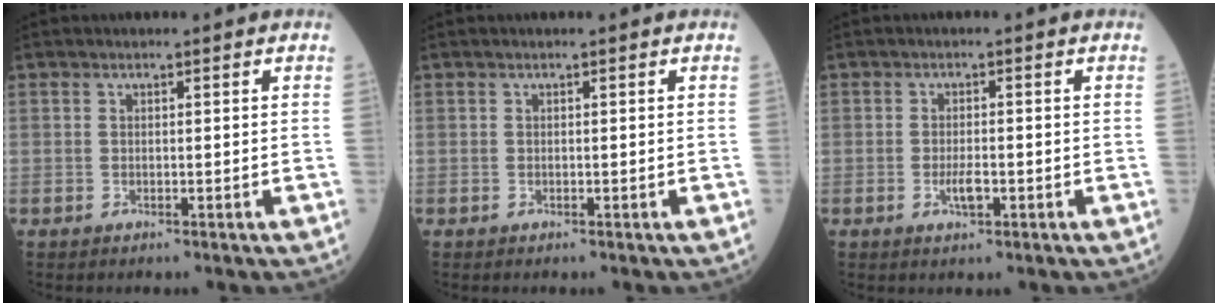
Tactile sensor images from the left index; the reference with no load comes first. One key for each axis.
{"total": 0.0}
{"total": 2.1, "fx": -0.7, "fy": 0.5, "fz": 2.0, "tx": -0.036, "ty": -0.002, "tz": -0.011}